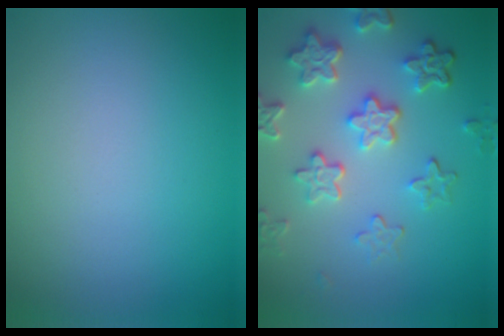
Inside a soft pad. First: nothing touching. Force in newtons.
{"total": 5.8, "press": 4.4, "slide": 3.8}